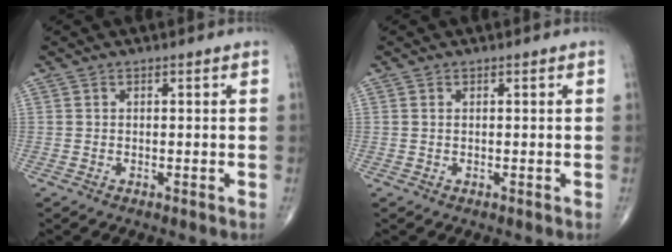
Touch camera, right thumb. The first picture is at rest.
{"total": 0.0}